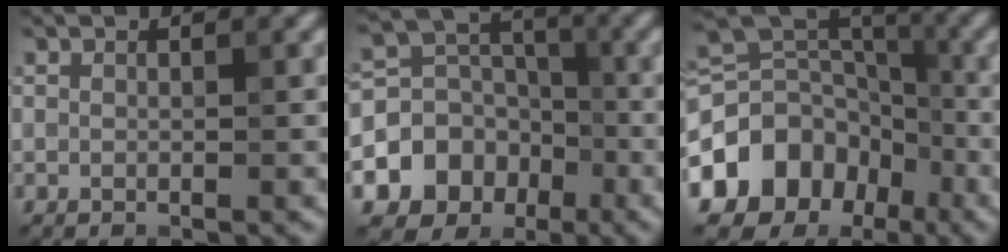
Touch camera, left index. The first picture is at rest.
{"total": 8.5, "force": [-3.4, 7.3, 2.8], "torque": [-0.035, 0.003, -0.086]}
{"total": 12.2, "force": [-5.6, 9.9, 4.5], "torque": [-0.103, 0.001, -0.103]}